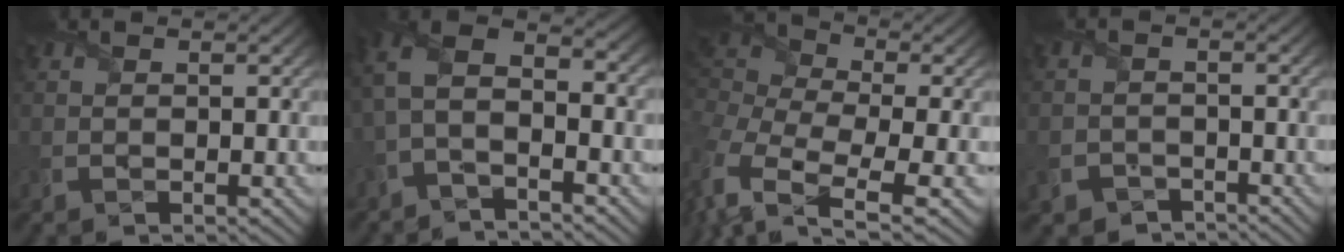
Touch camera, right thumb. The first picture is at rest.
{"total": 6.8, "force": [-2.0, 3.6, 5.4], "torque": [-0.117, 0.008, -0.055]}
{"total": 11.7, "force": [-0.4, 6.6, 9.7], "torque": [-0.268, -0.002, 0.010]}
{"total": 3.4, "force": [-2.6, 2.1, 0.4], "torque": [-0.003, -0.001, -0.050]}